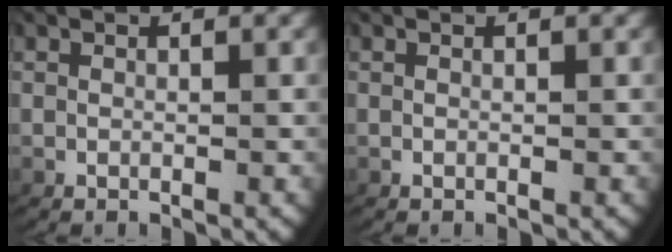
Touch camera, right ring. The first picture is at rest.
{"total": 0.0}